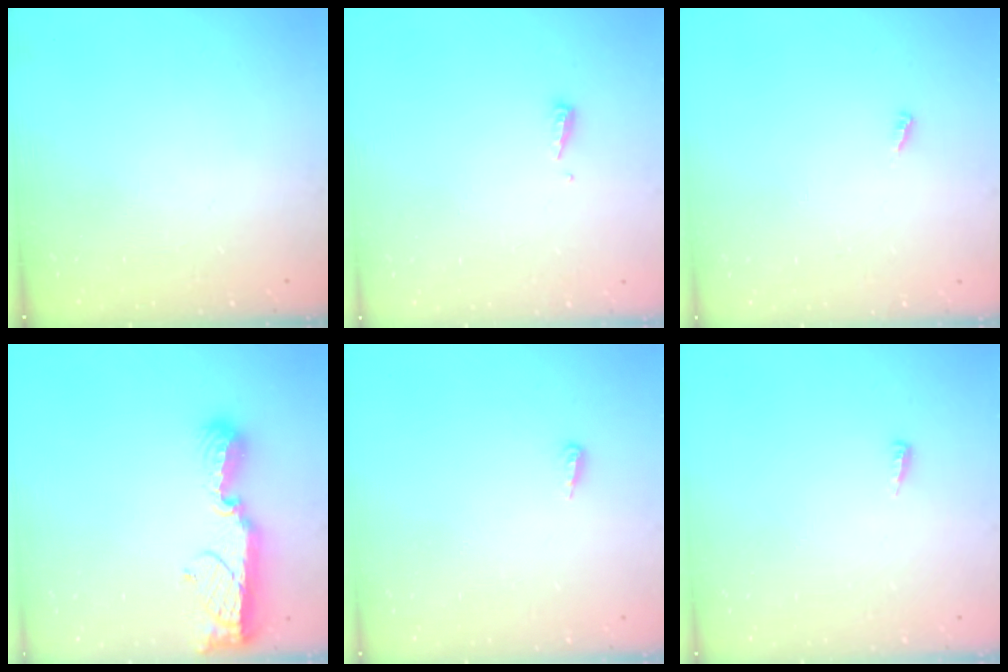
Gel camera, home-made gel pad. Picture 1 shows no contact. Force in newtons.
{"total": 5.3, "press": 5.3, "slide": 0.5}
{"total": 2.5, "press": 2.5, "slide": 0.1}
{"total": 11.3, "press": 11.3, "slide": 0.8}
{"total": 5.7, "press": 5.2, "slide": 2.4}
{"total": 2.9, "press": 2.9, "slide": 0.4}